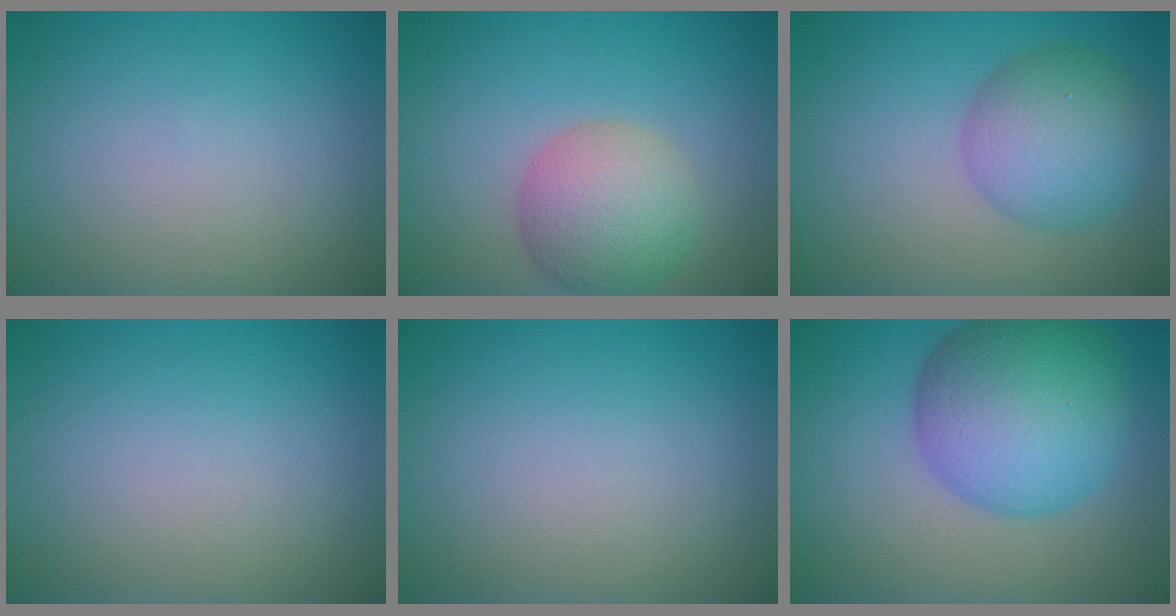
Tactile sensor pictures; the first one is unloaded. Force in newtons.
{"total": 5.4, "press": 5.4, "slide": 0.4}
{"total": 5.9, "press": 5.8, "slide": 0.2}
{"total": 0.0}
{"total": 0.0}
{"total": 10.8, "press": 10.8, "slide": 0.3}